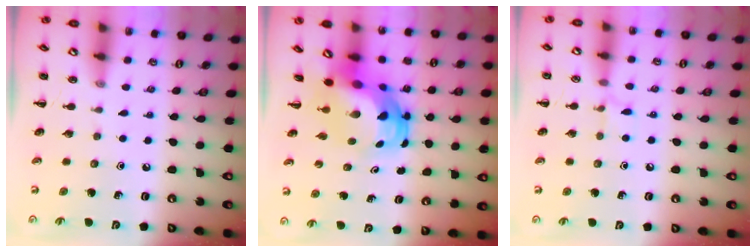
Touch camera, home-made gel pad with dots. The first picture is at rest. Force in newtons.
{"total": 7.9, "press": 7.5, "slide": 2.4}
{"total": 4.8, "press": 4.5, "slide": 1.4}